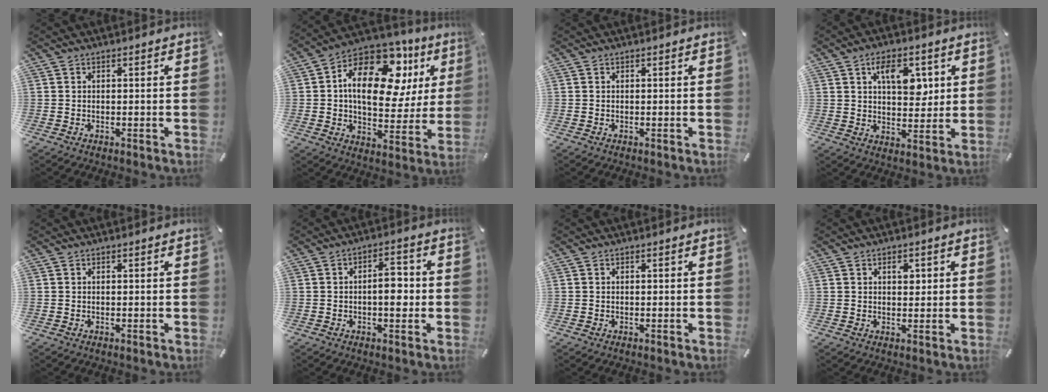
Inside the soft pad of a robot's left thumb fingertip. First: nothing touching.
{"total": 20.5, "force": [7.4, 12.1, 14.7], "torque": [-0.223, -0.034, 0.123]}
{"total": 0.0}
{"total": 10.0, "force": [3.6, 5.9, 7.2], "torque": [-0.094, -0.007, 0.057]}
{"total": 0.0}
{"total": 6.9, "force": [-0.7, 3.4, 5.9], "torque": [-0.085, 0.009, -0.015]}
{"total": 0.0}
{"total": 2.6, "force": [0.9, 1.7, 1.8], "torque": [-0.006, -0.006, 0.008]}